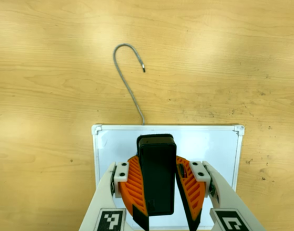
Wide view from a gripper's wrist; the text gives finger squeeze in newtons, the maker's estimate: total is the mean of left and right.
{"total": 10.9, "left": 10.4, "right": 11.4}